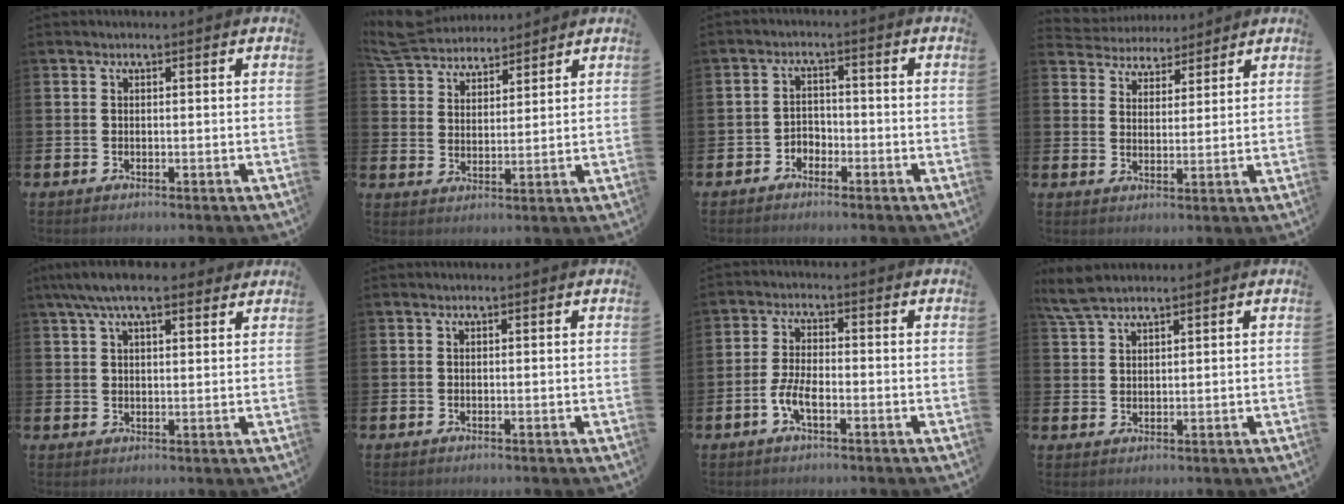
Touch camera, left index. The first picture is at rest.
{"total": 6.5, "force": [6.2, 1.7, 0.5], "torque": [-0.046, -0.027, 0.116]}
{"total": 2.3, "force": [-1.9, 1.2, 0.0], "torque": [-0.015, 0.005, -0.042]}
{"total": 4.2, "force": [3.9, 1.2, -0.8], "torque": [-0.012, -0.021, 0.072]}
{"total": 6.3, "force": [5.2, 1.9, 3.1], "torque": [-0.074, -0.005, 0.095]}
{"total": 0.0}
{"total": 4.0, "force": [-1.6, 1.5, 3.3], "torque": [-0.077, 0.005, -0.031]}
{"total": 4.1, "force": [3.7, 1.1, 1.6], "torque": [-0.040, -0.005, 0.068]}